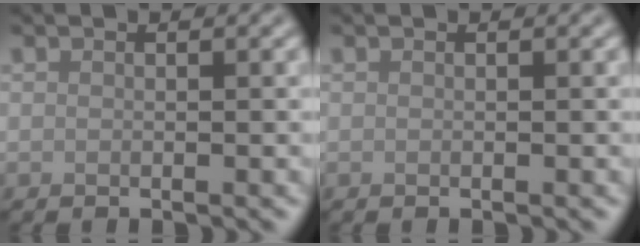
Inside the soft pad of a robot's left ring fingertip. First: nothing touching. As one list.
[{"total": 0.0}]